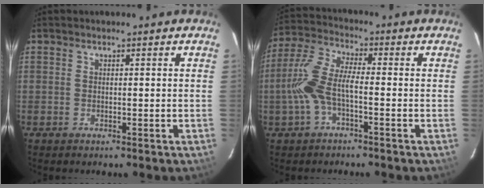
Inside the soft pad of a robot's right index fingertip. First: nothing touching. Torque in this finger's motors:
{"motor_torque": [0.77, -0.62, 0.36, 0.13]}